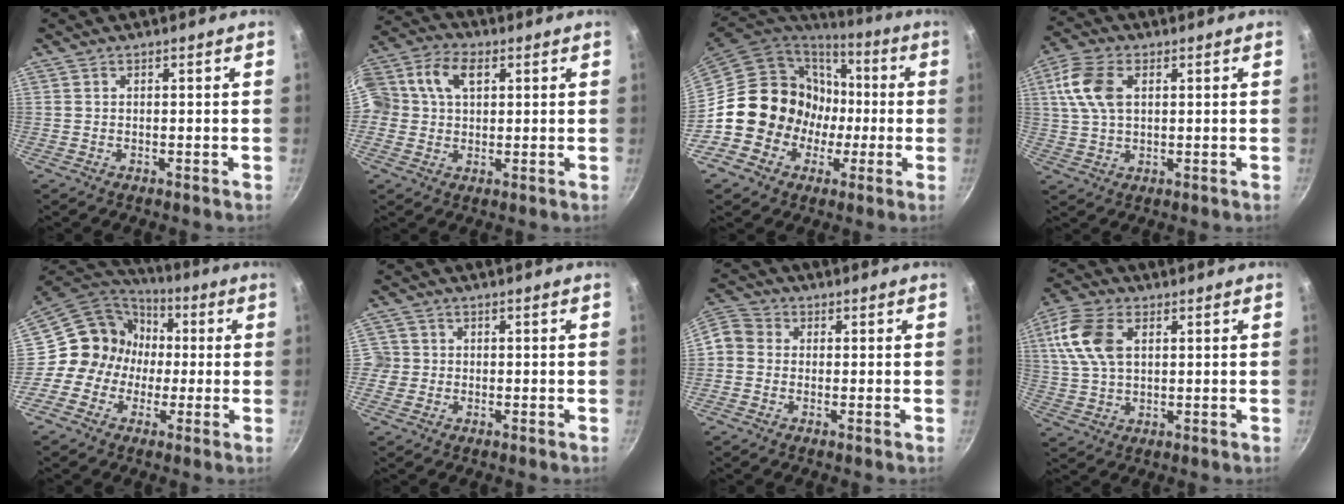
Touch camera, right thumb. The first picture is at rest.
{"total": 13.6, "force": [3.0, 10.1, 8.6], "torque": [-0.171, 0.033, 0.041]}
{"total": 18.3, "force": [-2.0, 16.6, 7.5], "torque": [-0.088, 0.047, -0.020]}
{"total": 9.2, "force": [2.4, 5.6, 6.9], "torque": [-0.136, 0.007, 0.041]}
{"total": 13.6, "force": [-0.4, 12.4, 5.6], "torque": [-0.045, 0.037, -0.025]}
{"total": 3.2, "force": [-0.5, 3.1, 0.6], "torque": [0.008, 0.010, -0.013]}
{"total": 6.3, "force": [-0.6, 5.6, 2.8], "torque": [-0.048, 0.022, -0.033]}
{"total": 11.2, "force": [3.1, 6.9, 8.3], "torque": [-0.160, 0.006, 0.055]}